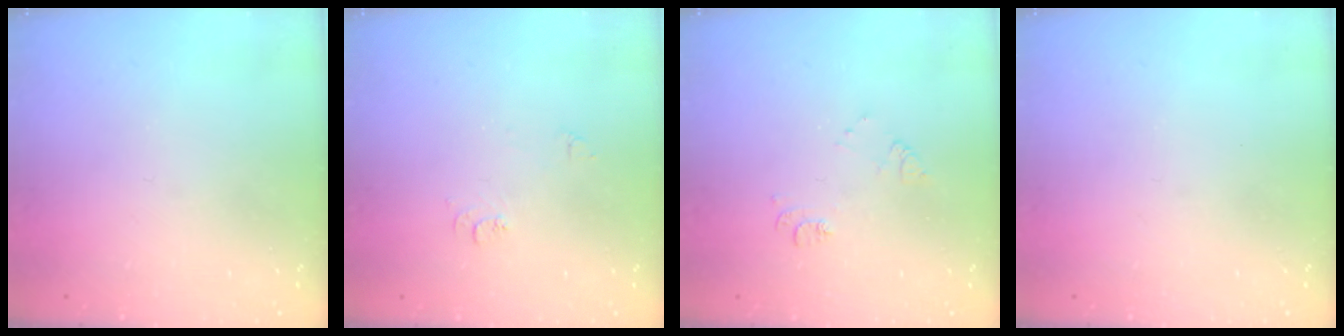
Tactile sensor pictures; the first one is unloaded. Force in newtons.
{"total": 6.6, "press": 6.6, "slide": 0.6}
{"total": 6.9, "press": 6.8, "slide": 0.8}
{"total": 0.0}